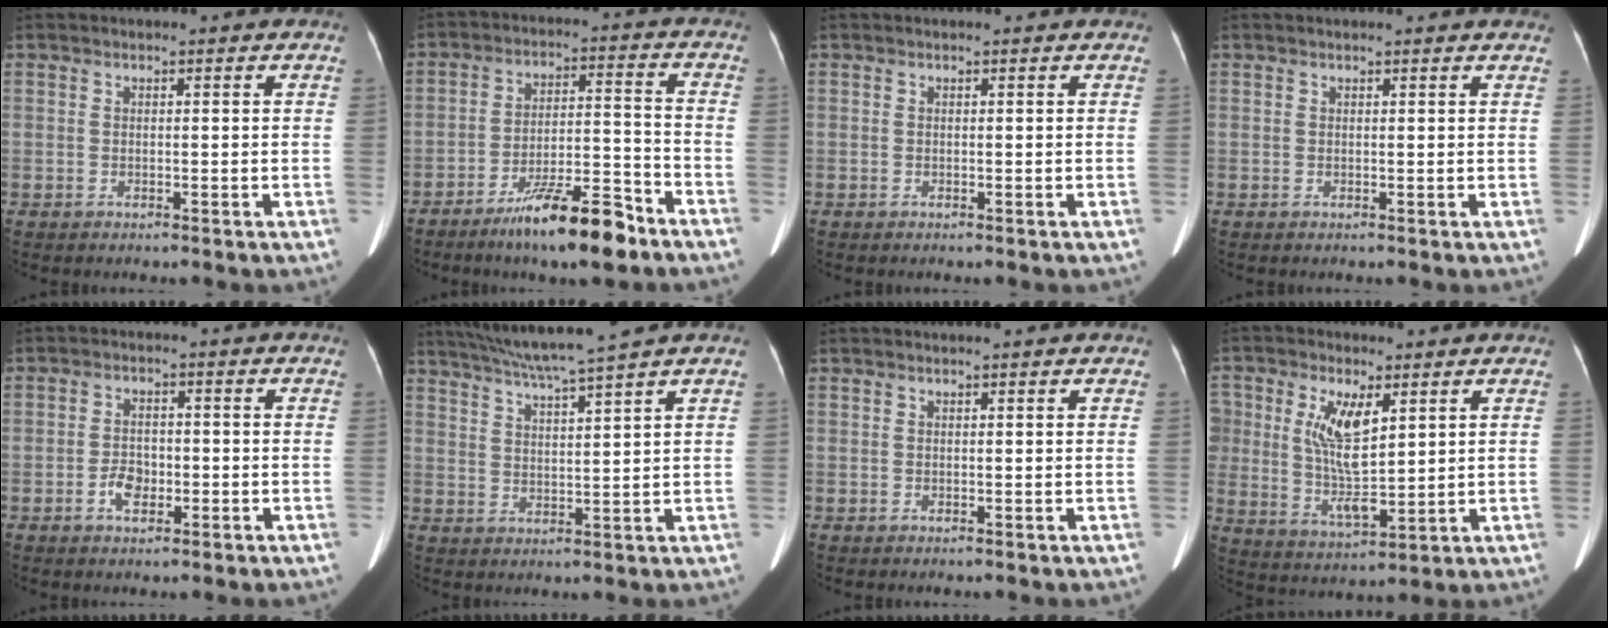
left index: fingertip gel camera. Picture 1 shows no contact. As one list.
[{"total": 11.5, "force": [-8.3, 1.5, 7.8], "torque": [-0.132, -0.003, -0.142]}, {"total": 0.0}, {"total": 4.6, "force": [4.4, 0.2, 1.6], "torque": [-0.019, 0.013, 0.034]}, {"total": 3.6, "force": [-1.6, 2.1, 2.5], "torque": [-0.050, 0.005, -0.029]}, {"total": 9.0, "force": [7.6, -2.1, 4.5], "torque": [-0.077, 0.006, 0.129]}, {"total": 0.9, "force": [0.8, 0.1, 0.4], "torque": [-0.008, 0.020, 0.007]}, {"total": 9.9, "force": [2.5, 4.7, 8.3], "torque": [-0.167, 0.004, 0.054]}]